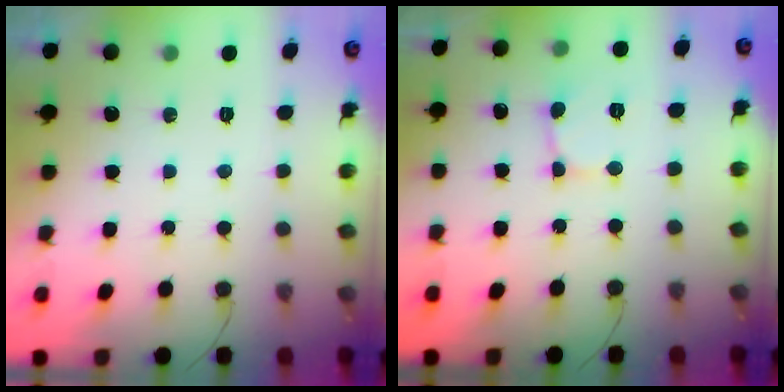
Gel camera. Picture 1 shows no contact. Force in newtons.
{"total": 2.3, "press": 2.3, "slide": 0.1}